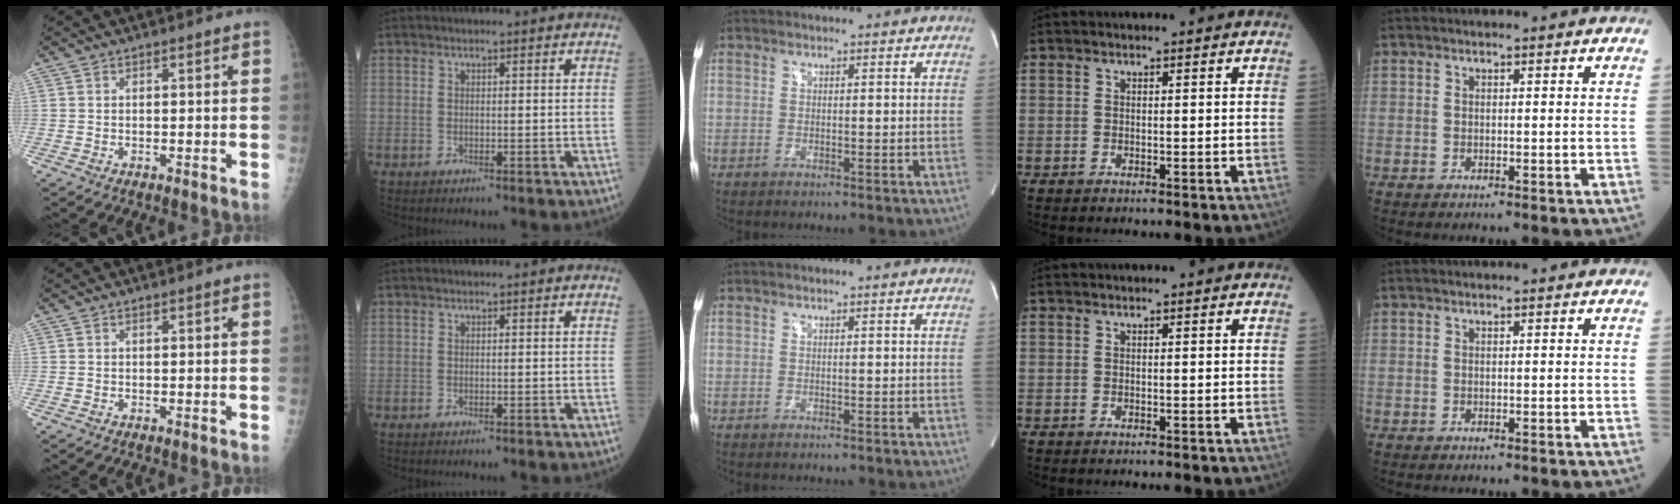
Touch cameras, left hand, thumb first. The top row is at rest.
{}